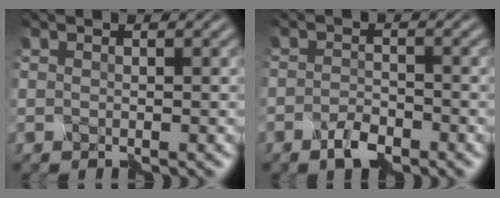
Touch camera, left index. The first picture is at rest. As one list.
[{"total": 2.0, "force": [-1.7, 0.4, 0.9], "torque": [-0.028, 0.004, -0.037]}]